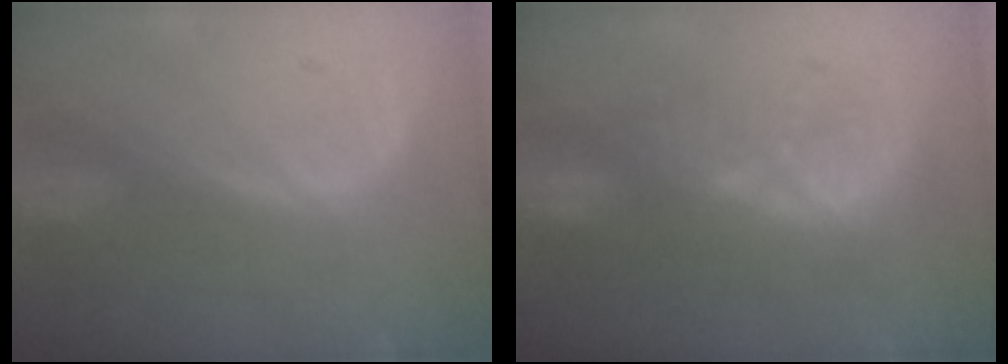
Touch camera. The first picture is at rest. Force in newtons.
{"total": 9.9, "press": 9.0, "slide": 4.2}